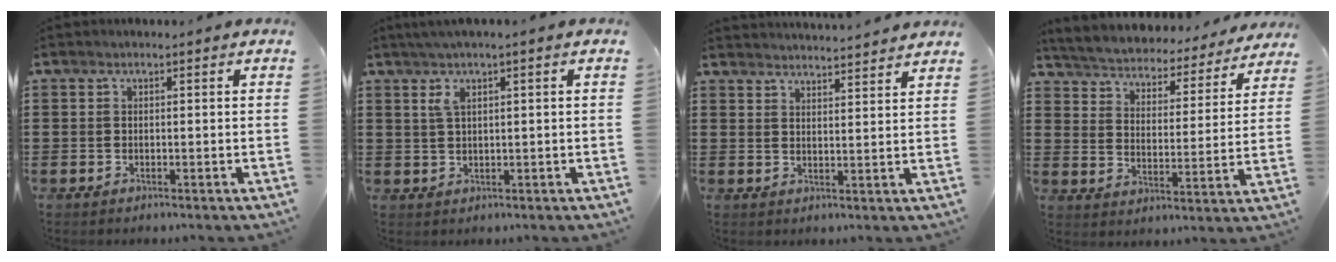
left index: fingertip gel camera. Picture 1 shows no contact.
{"total": 2.9, "force": [0.9, 0.4, 2.7], "torque": [-0.053, 0.002, 0.015]}
{"total": 3.1, "force": [3.1, -0.5, -0.2], "torque": [-0.006, -0.019, 0.056]}
{"total": 3.7, "force": [3.6, 0.2, 0.0], "torque": [-0.025, -0.036, 0.054]}